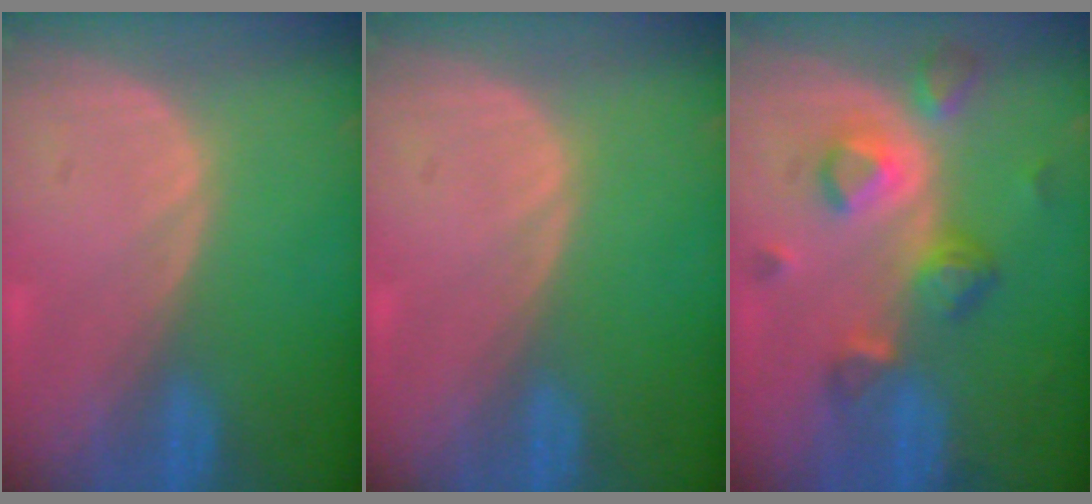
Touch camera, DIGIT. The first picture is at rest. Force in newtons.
{"total": 0.0}
{"total": 7.8, "press": 7.0, "slide": 3.5}